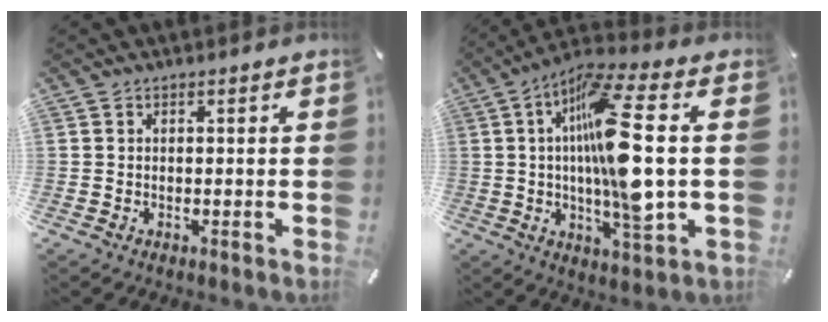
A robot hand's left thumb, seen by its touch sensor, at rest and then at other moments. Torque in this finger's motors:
{"motor_torque": [2.46, 2.55, 2.77, 0.00, 0.58]}